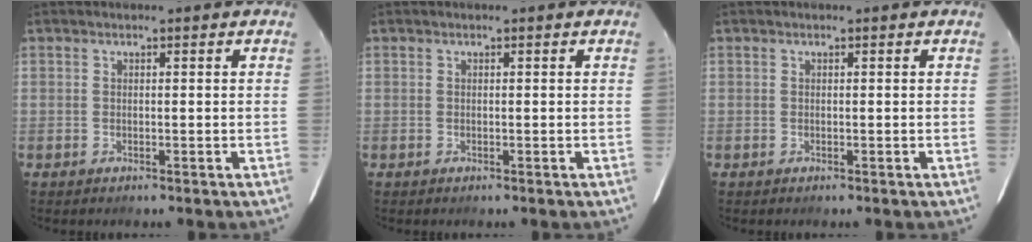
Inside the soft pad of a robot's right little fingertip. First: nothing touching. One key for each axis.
{"total": 0.0}
{"total": 0.0}